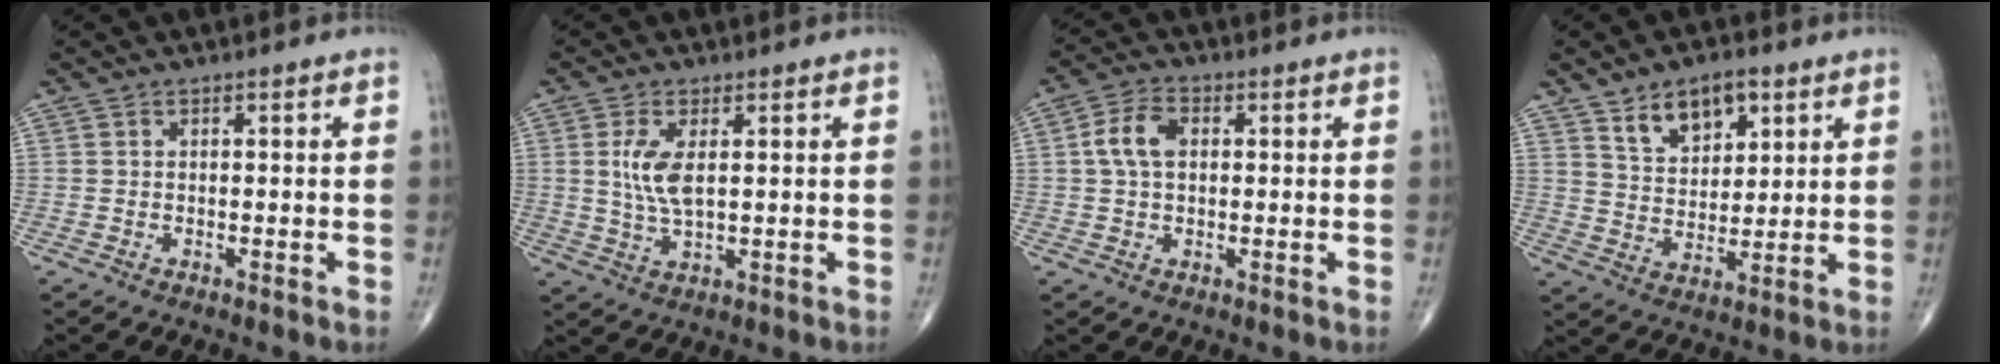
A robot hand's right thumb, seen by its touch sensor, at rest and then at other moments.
{"total": 6.2, "force": [1.2, 2.5, 5.5], "torque": [-0.119, -0.009, 0.029]}
{"total": 6.1, "force": [0.9, 3.9, 4.6], "torque": [-0.093, 0.014, 0.012]}
{"total": 10.0, "force": [5.5, 5.7, 6.0], "torque": [-0.073, -0.029, 0.099]}